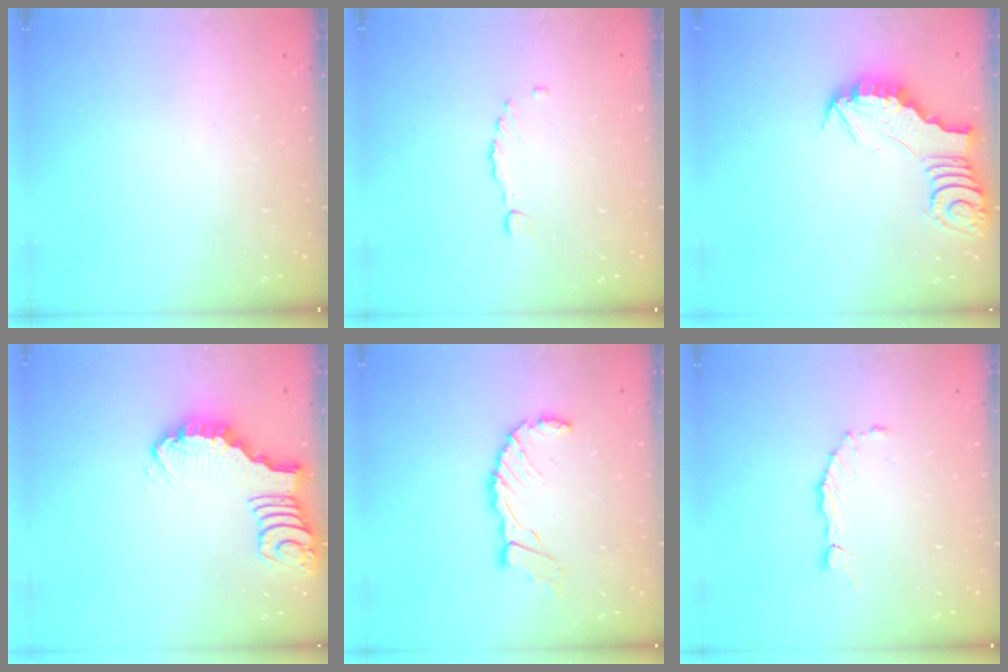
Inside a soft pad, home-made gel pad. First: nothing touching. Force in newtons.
{"total": 1.4, "press": 1.3, "slide": 0.3}
{"total": 3.0, "press": 3.0, "slide": 0.3}
{"total": 2.8, "press": 2.8, "slide": 0.4}
{"total": 10.7, "press": 10.6, "slide": 1.4}
{"total": 1.6, "press": 1.6, "slide": 0.3}